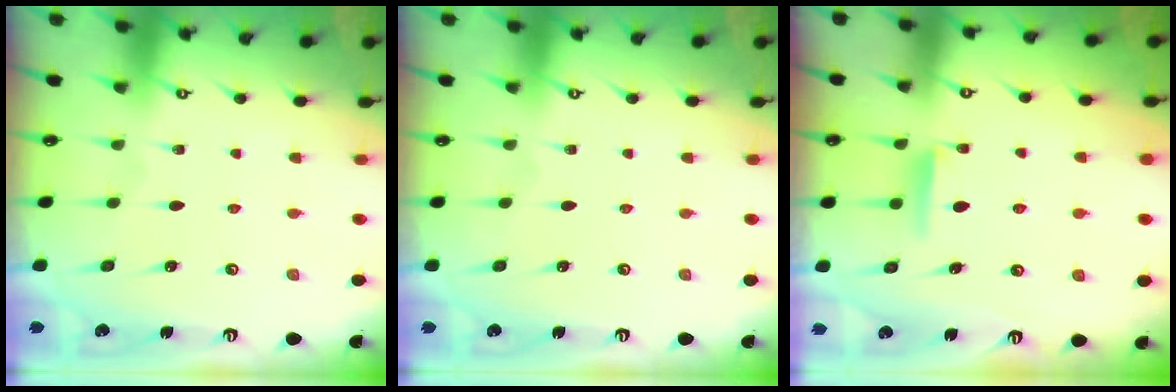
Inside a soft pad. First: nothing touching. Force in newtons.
{"total": 0.0}
{"total": 5.0, "press": 5.0, "slide": 0.7}